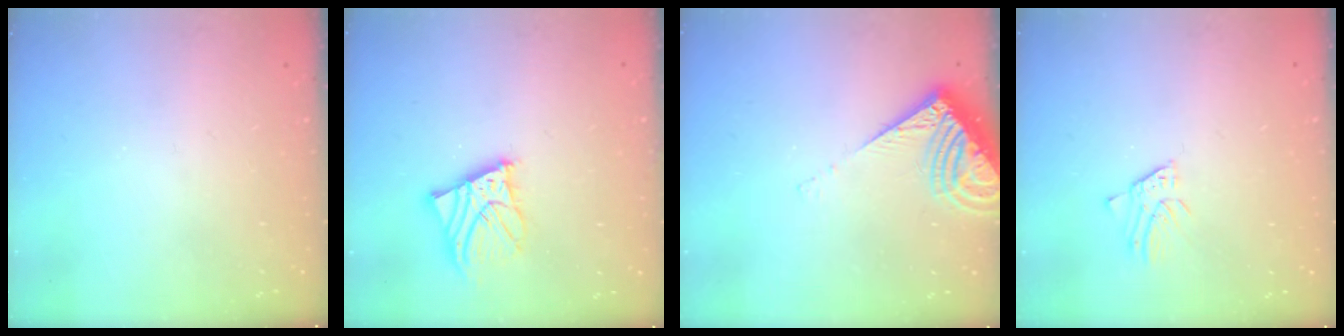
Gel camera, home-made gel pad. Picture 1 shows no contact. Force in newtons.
{"total": 9.3, "press": 9.2, "slide": 1.1}
{"total": 9.4, "press": 9.4, "slide": 1.1}
{"total": 1.5, "press": 1.5, "slide": 0.1}